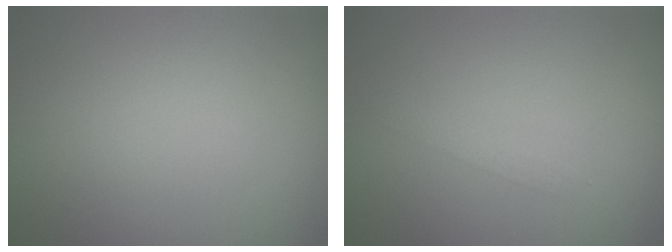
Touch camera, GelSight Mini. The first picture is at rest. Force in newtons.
{"total": 0.8, "press": 0.8, "slide": 0.1}